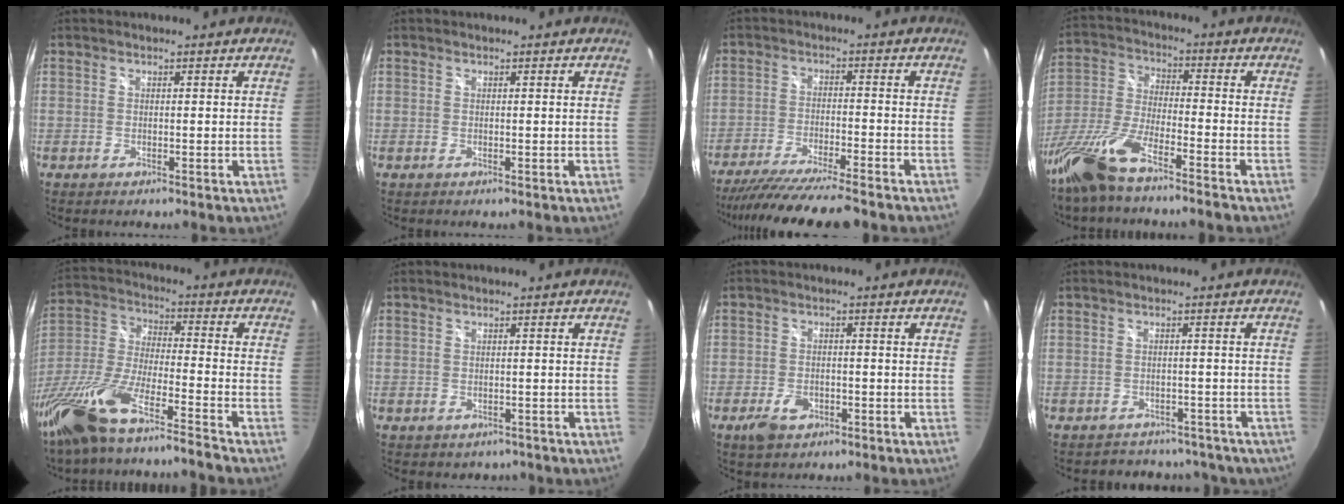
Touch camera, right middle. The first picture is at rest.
{"total": 0.0}
{"total": 14.5, "force": [-12.8, -0.2, 6.8], "torque": [-0.140, -0.033, -0.212]}
{"total": 12.9, "force": [-9.7, 1.6, 8.4], "torque": [-0.193, -0.022, -0.192]}
{"total": 18.0, "force": [-14.0, 0.7, 11.3], "torque": [-0.237, -0.038, -0.269]}
{"total": 1.7, "force": [-0.9, 1.3, 0.5], "torque": [-0.011, -0.006, -0.008]}
{"total": 4.9, "force": [-2.8, 2.8, 2.8], "torque": [-0.070, -0.003, -0.047]}
{"total": 11.4, "force": [-9.1, 5.9, 3.4], "torque": [-0.069, 0.014, -0.103]}